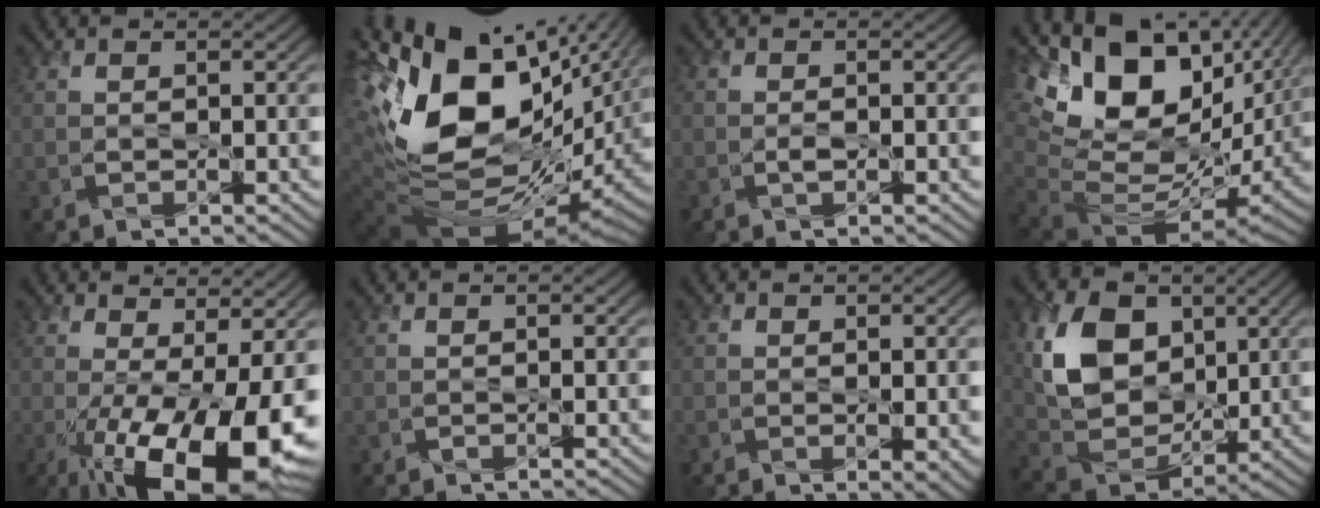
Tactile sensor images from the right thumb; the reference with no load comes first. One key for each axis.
{"total": 19.5, "fx": 4.0, "fy": 10.5, "fz": 16.0, "tx": -0.308, "ty": -0.024, "tz": 0.102}
{"total": 1.0, "fx": -0.5, "fy": 0.3, "fz": 0.8, "tx": -0.011, "ty": 0.003, "tz": -0.014}
{"total": 18.9, "fx": 5.5, "fy": 11.5, "fz": 14.0, "tx": -0.244, "ty": -0.028, "tz": 0.150}
{"total": 15.4, "fx": -3.9, "fy": 6.0, "fz": 13.7, "tx": -0.231, "ty": -0.032, "tz": -0.049}
{"total": 0.0}
{"total": 2.4, "fx": -0.6, "fy": 1.2, "fz": 1.9, "tx": -0.023, "ty": -0.006, "tz": -0.011}
{"total": 11.7, "fx": 3.6, "fy": 8.1, "fz": 7.7, "tx": -0.173, "ty": 0.000, "tz": 0.062}